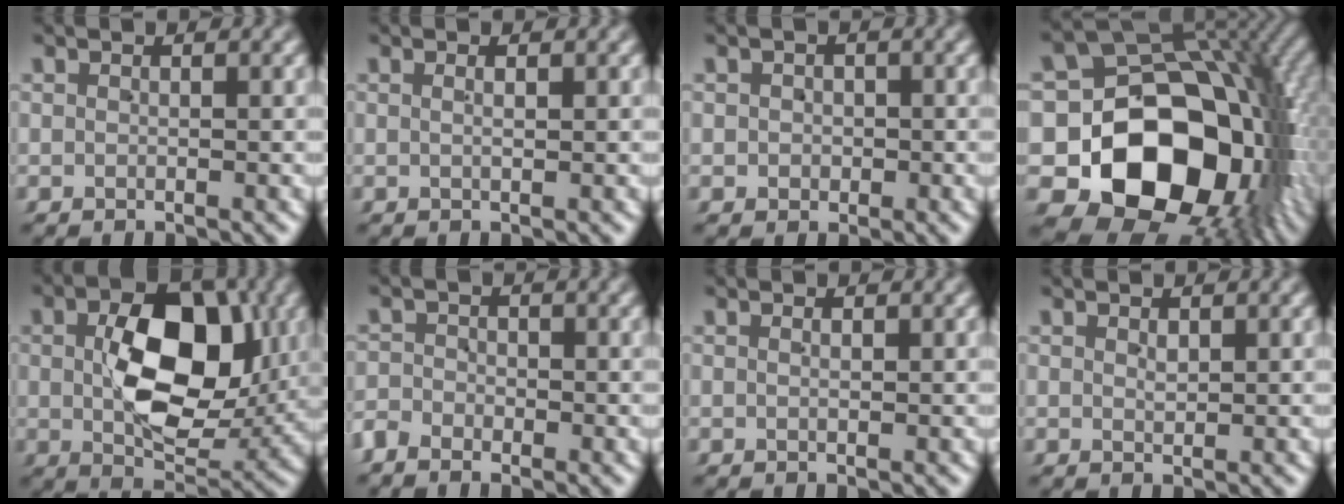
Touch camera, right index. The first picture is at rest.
{"total": 0.6, "force": [0.0, -0.1, 0.6], "torque": [-0.009, -0.002, 0.000]}
{"total": 1.5, "force": [-0.3, 1.4, 0.3], "torque": [0.002, -0.003, -0.002]}
{"total": 29.7, "force": [-3.7, 21.3, 20.3], "torque": [-0.365, -0.091, -0.036]}
{"total": 10.5, "force": [1.4, 6.3, 8.3], "torque": [-0.128, -0.008, 0.026]}
{"total": 2.1, "force": [-1.7, 1.3, -0.1], "torque": [0.007, -0.001, -0.038]}
{"total": 0.0}
{"total": 0.7, "force": [0.4, 0.3, 0.5], "torque": [-0.008, -0.003, 0.010]}